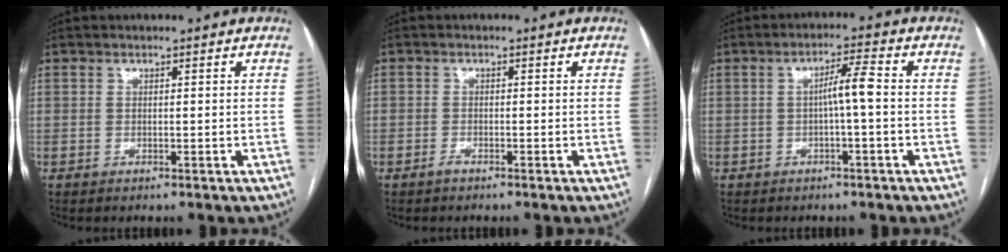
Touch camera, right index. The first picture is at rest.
{"total": 1.0, "force": [-0.8, 0.5, 0.2], "torque": [-0.001, 0.003, -0.015]}
{"total": 4.0, "force": [-0.3, 0.1, 4.0], "torque": [-0.068, 0.011, -0.003]}